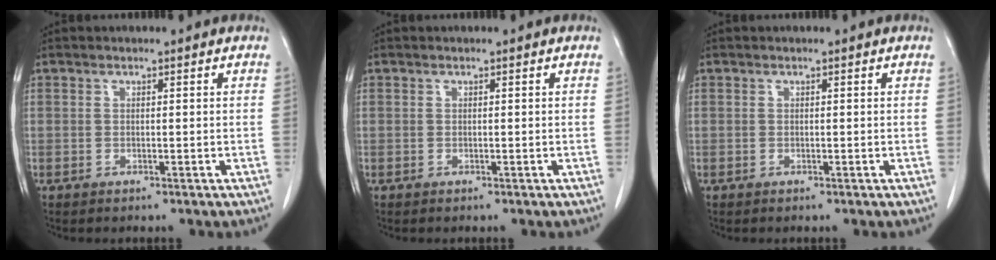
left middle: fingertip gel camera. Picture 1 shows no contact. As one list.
[{"total": 0.0}, {"total": 0.0}]